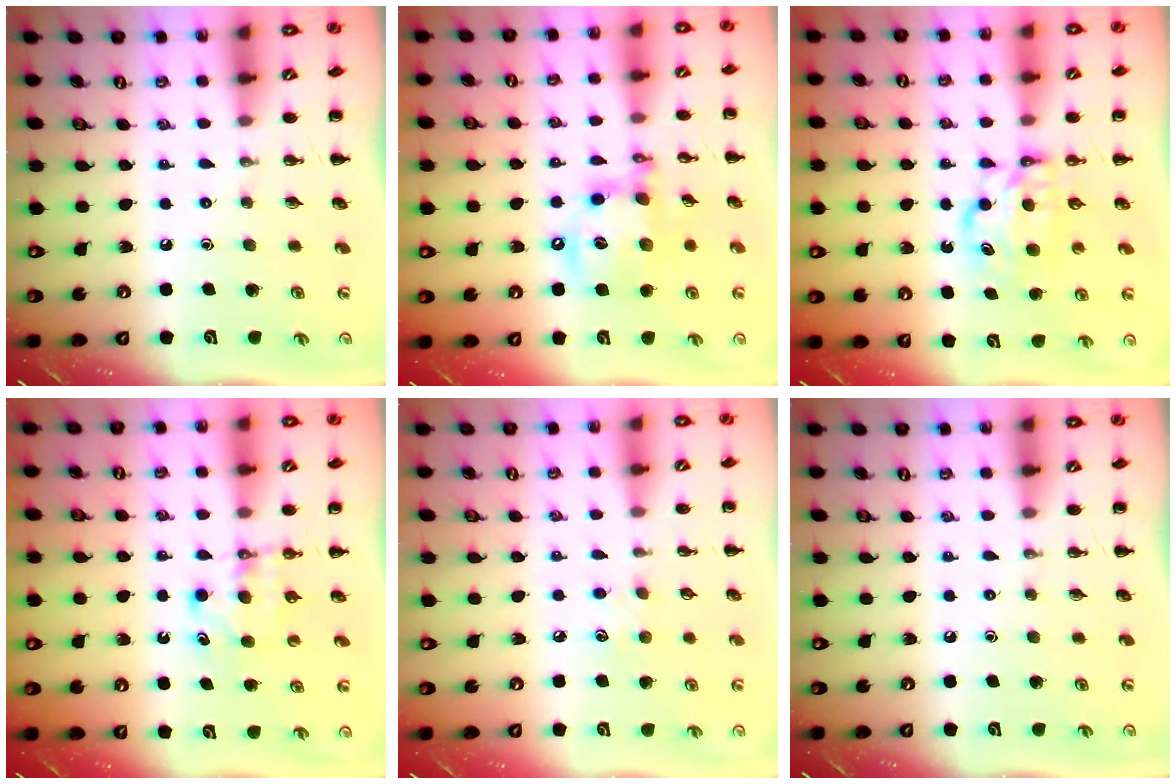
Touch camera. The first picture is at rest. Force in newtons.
{"total": 14.7, "press": 14.3, "slide": 3.1}
{"total": 6.8, "press": 6.8, "slide": 0.4}
{"total": 5.2, "press": 5.1, "slide": 1.0}
{"total": 5.4, "press": 5.2, "slide": 1.3}
{"total": 0.0}